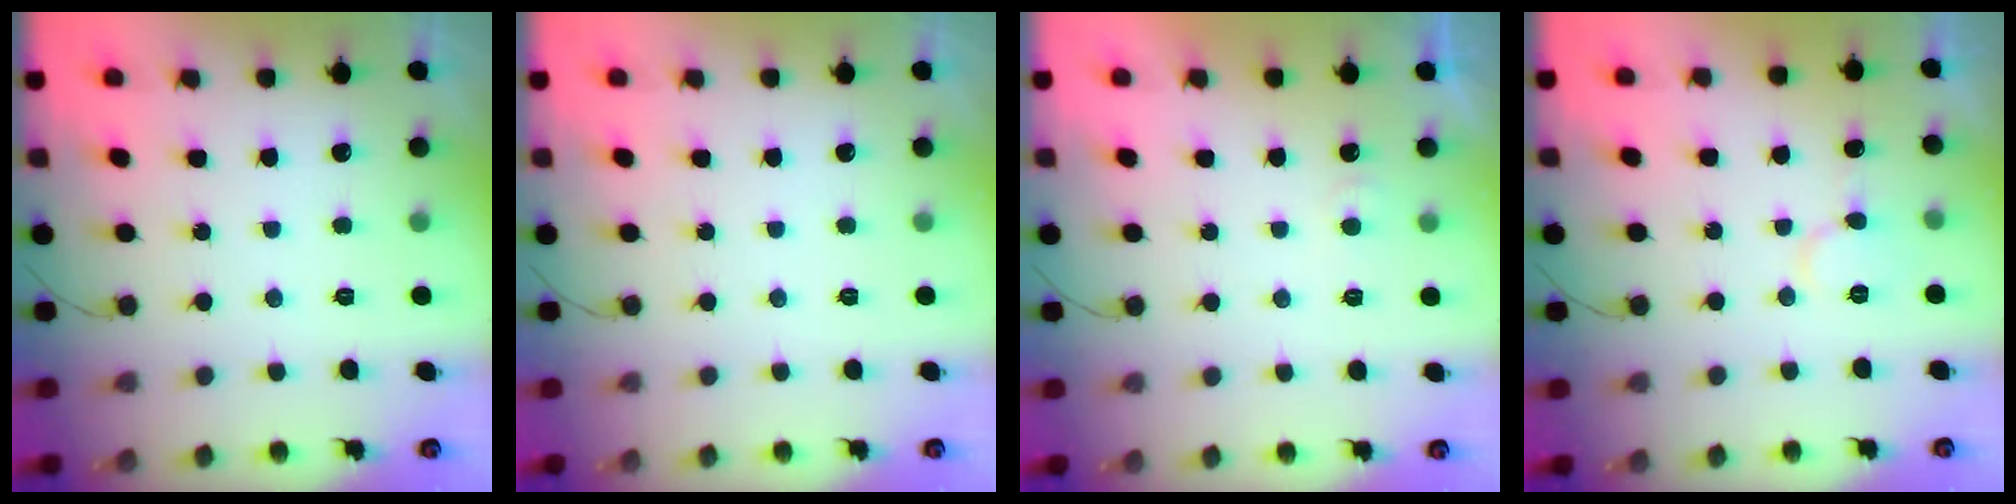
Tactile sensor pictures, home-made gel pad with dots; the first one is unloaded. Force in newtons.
{"total": 0.0}
{"total": 3.3, "press": 3.3, "slide": 0.2}
{"total": 5.7, "press": 5.7, "slide": 0.1}